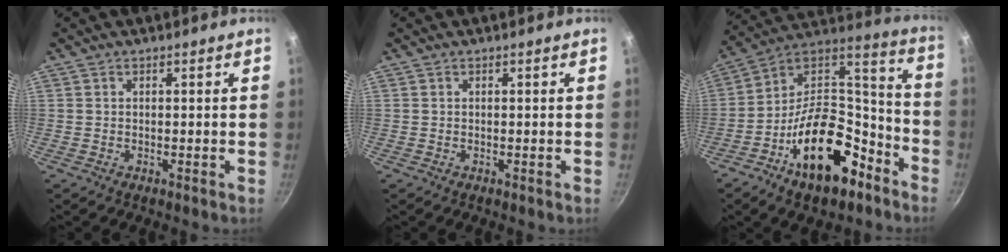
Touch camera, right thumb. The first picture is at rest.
{"total": 0.0}
{"total": 22.9, "force": [-11.2, 12.4, 15.6], "torque": [-0.207, 0.089, -0.182]}